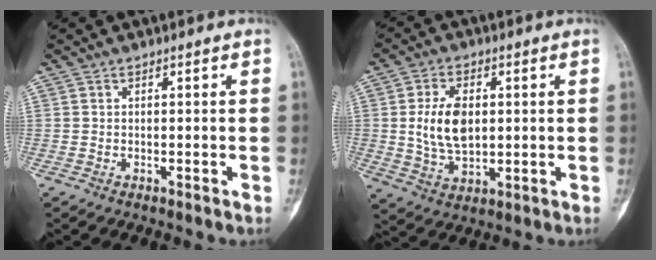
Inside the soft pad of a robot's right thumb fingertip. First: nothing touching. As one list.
[{"total": 9.7, "force": [1.1, 5.9, 7.6], "torque": [-0.134, -0.007, 0.029]}]